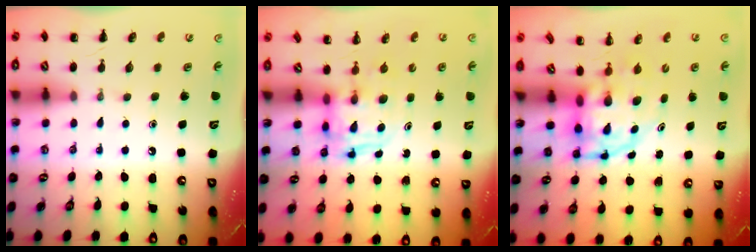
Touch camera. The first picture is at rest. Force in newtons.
{"total": 2.7, "press": 2.7, "slide": 0.2}
{"total": 5.2, "press": 5.0, "slide": 1.1}